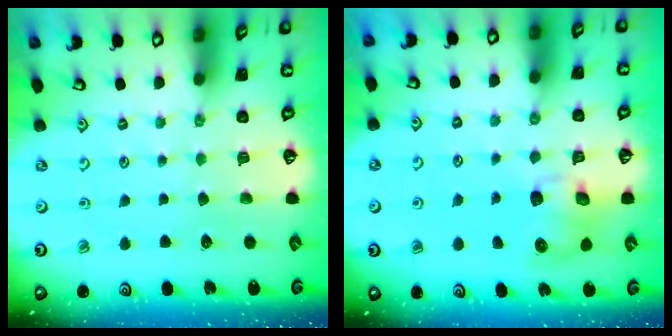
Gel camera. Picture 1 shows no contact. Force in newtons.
{"total": 8.3, "press": 8.2, "slide": 0.9}